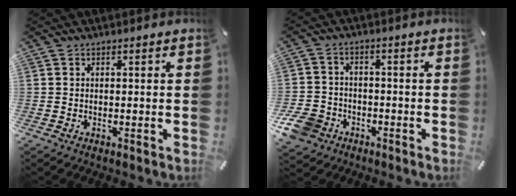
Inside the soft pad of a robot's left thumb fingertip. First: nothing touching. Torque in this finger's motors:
{"motor_torque": [0.48, 0.69, 0.15, 0.08, 0.20]}